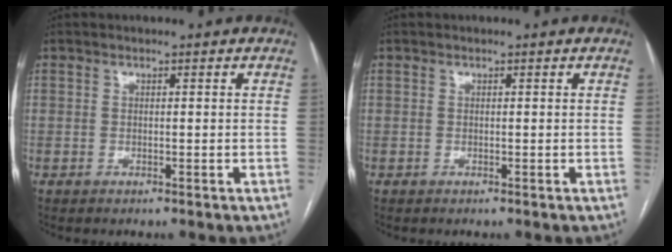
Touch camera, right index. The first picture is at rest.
{"total": 0.0}